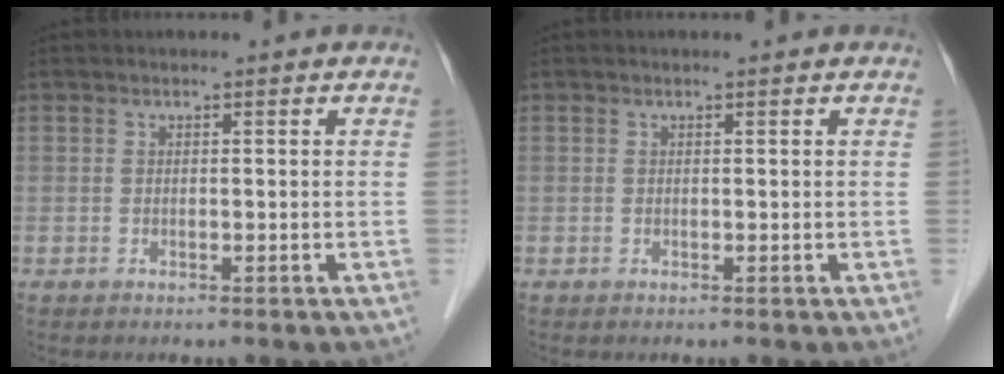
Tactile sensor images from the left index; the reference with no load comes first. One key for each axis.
{"total": 0.0}